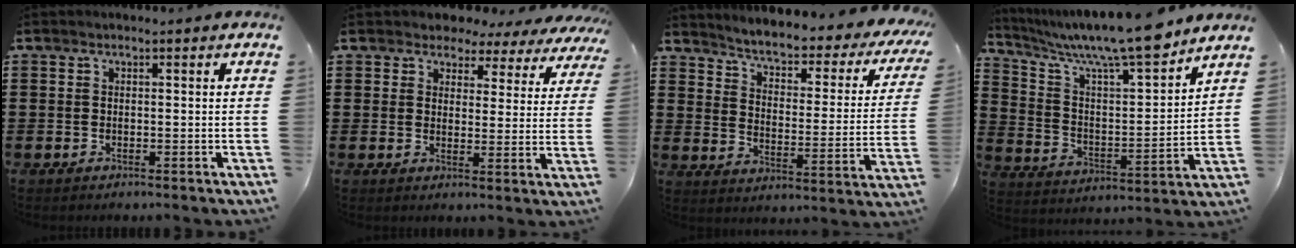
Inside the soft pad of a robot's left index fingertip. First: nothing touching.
{"total": 3.5, "force": [3.1, 1.5, 0.3], "torque": [-0.030, -0.013, 0.052]}
{"total": 3.3, "force": [2.6, 0.4, 1.9], "torque": [-0.053, -0.029, 0.032]}
{"total": 11.1, "force": [9.3, 0.6, 6.0], "torque": [-0.139, -0.059, 0.153]}